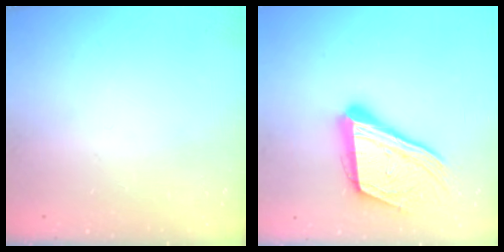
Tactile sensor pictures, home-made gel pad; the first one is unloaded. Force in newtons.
{"total": 21.0, "press": 20.8, "slide": 2.7}